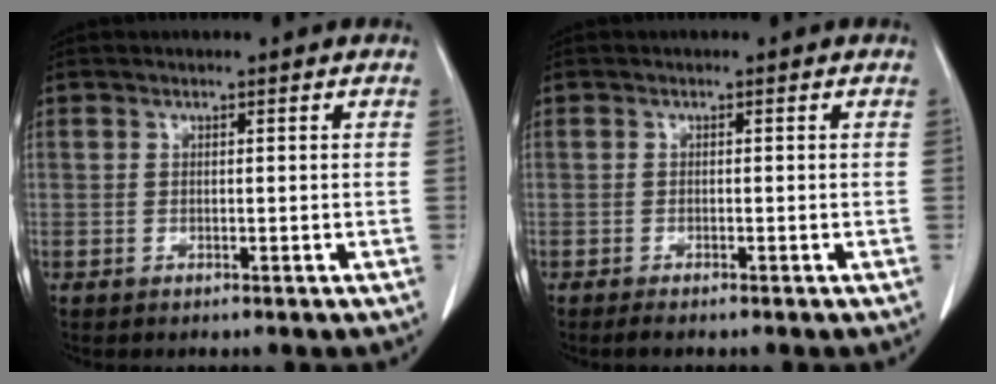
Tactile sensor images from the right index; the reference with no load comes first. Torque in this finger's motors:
{"motor_torque": [0.15, -0.18, -0.01, 0.02]}